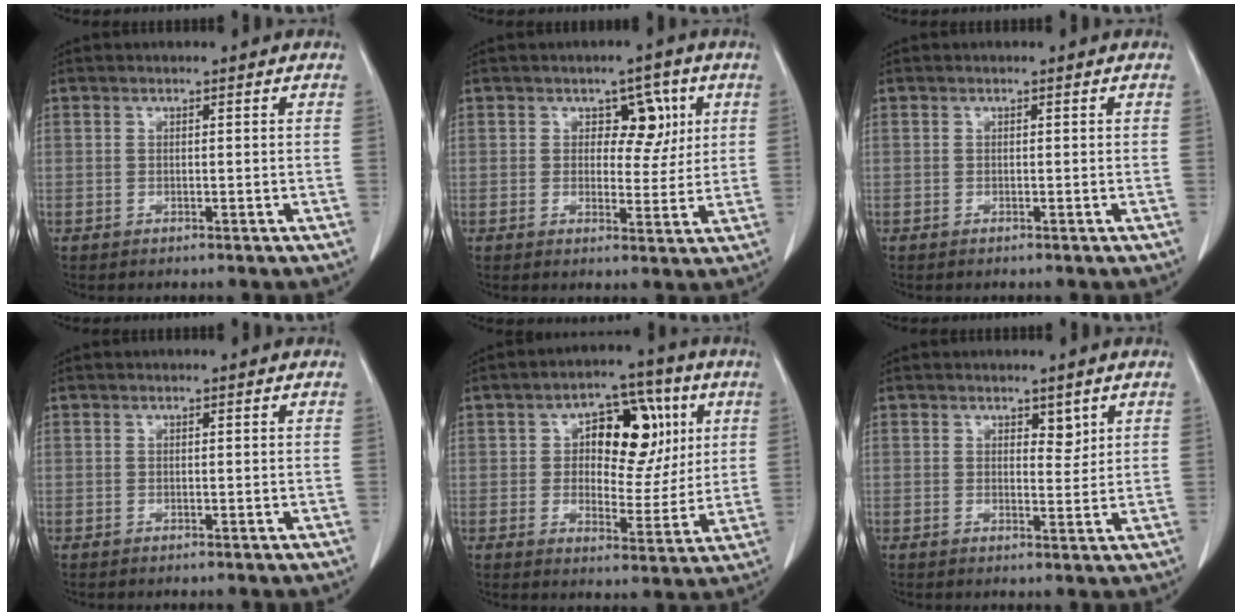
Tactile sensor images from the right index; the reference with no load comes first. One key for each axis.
{"total": 5.4, "fx": 1.8, "fy": 3.4, "fz": 3.8, "tx": -0.040, "ty": 0.008, "tz": 0.028}
{"total": 0.0}
{"total": 0.0}
{"total": 12.3, "fx": 3.4, "fy": 6.8, "fz": 9.7, "tx": -0.127, "ty": 0.029, "tz": 0.055}
{"total": 2.2, "fx": 1.4, "fy": 1.2, "fz": 1.3, "tx": -0.013, "ty": -0.009, "tz": 0.024}